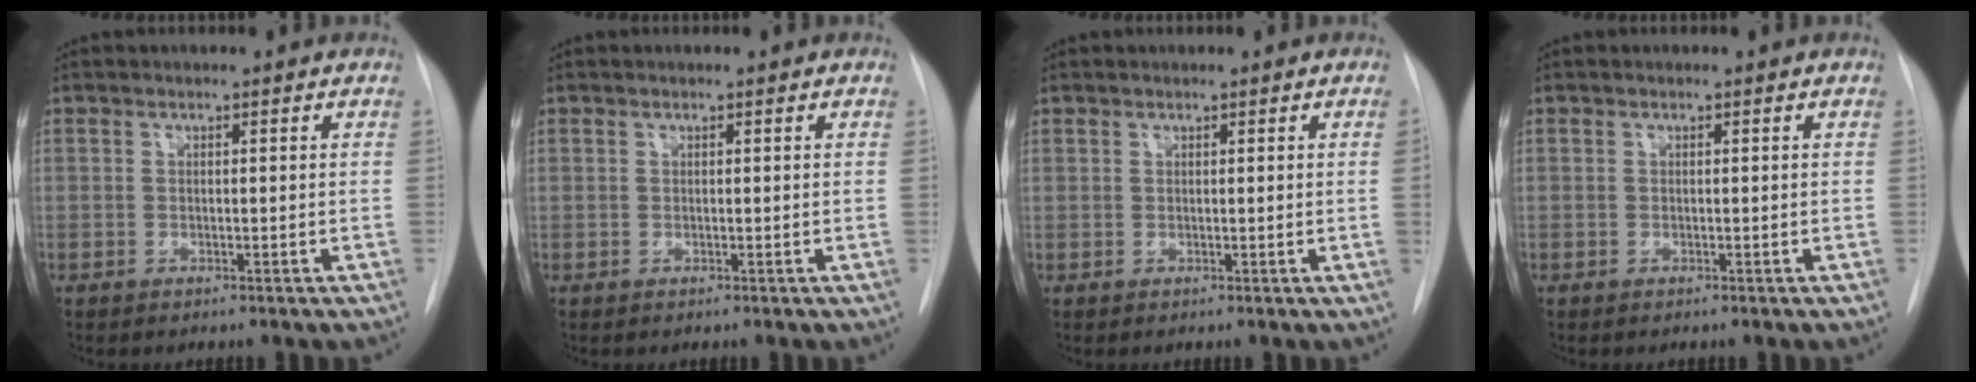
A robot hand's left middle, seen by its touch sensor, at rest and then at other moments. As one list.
[{"total": 0.0}, {"total": 0.7, "force": [0.2, -0.3, 0.6], "torque": [-0.013, -0.006, 0.004]}, {"total": 0.0}]